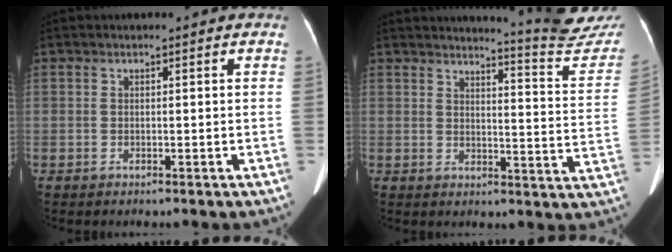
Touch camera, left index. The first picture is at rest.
{"total": 13.7, "force": [13.6, -1.3, 1.4], "torque": [-0.016, -0.117, 0.143]}